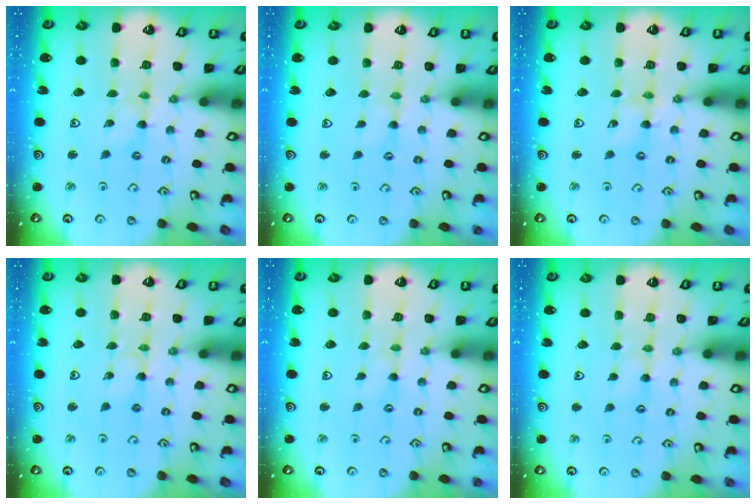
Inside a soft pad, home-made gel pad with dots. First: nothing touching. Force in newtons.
{"total": 0.8, "press": 0.8, "slide": 0.2}
{"total": 0.7, "press": 0.7, "slide": 0.2}
{"total": 1.2, "press": 1.2, "slide": 0.2}
{"total": 1.0, "press": 1.0, "slide": 0.2}
{"total": 1.9, "press": 1.9, "slide": 0.2}